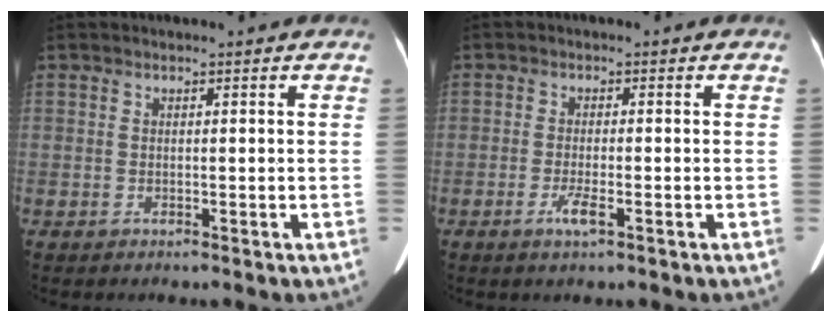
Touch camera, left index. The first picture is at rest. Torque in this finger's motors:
{"motor_torque": [0.11, -0.08, 0.06, 0.01]}